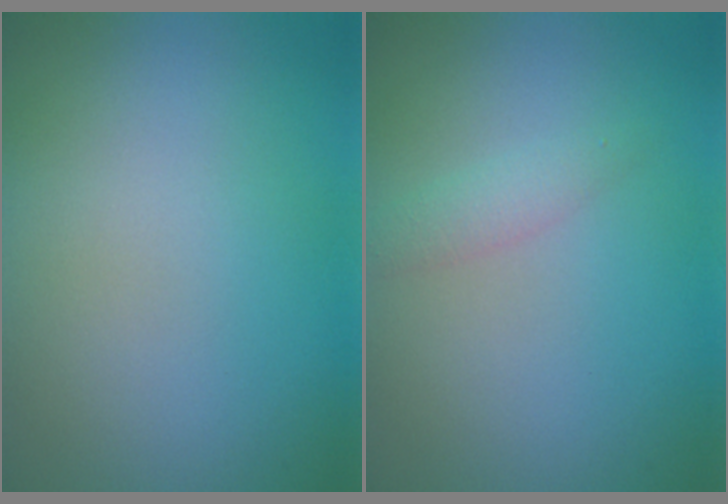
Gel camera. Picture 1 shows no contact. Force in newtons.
{"total": 1.3, "press": 1.3, "slide": 0.1}